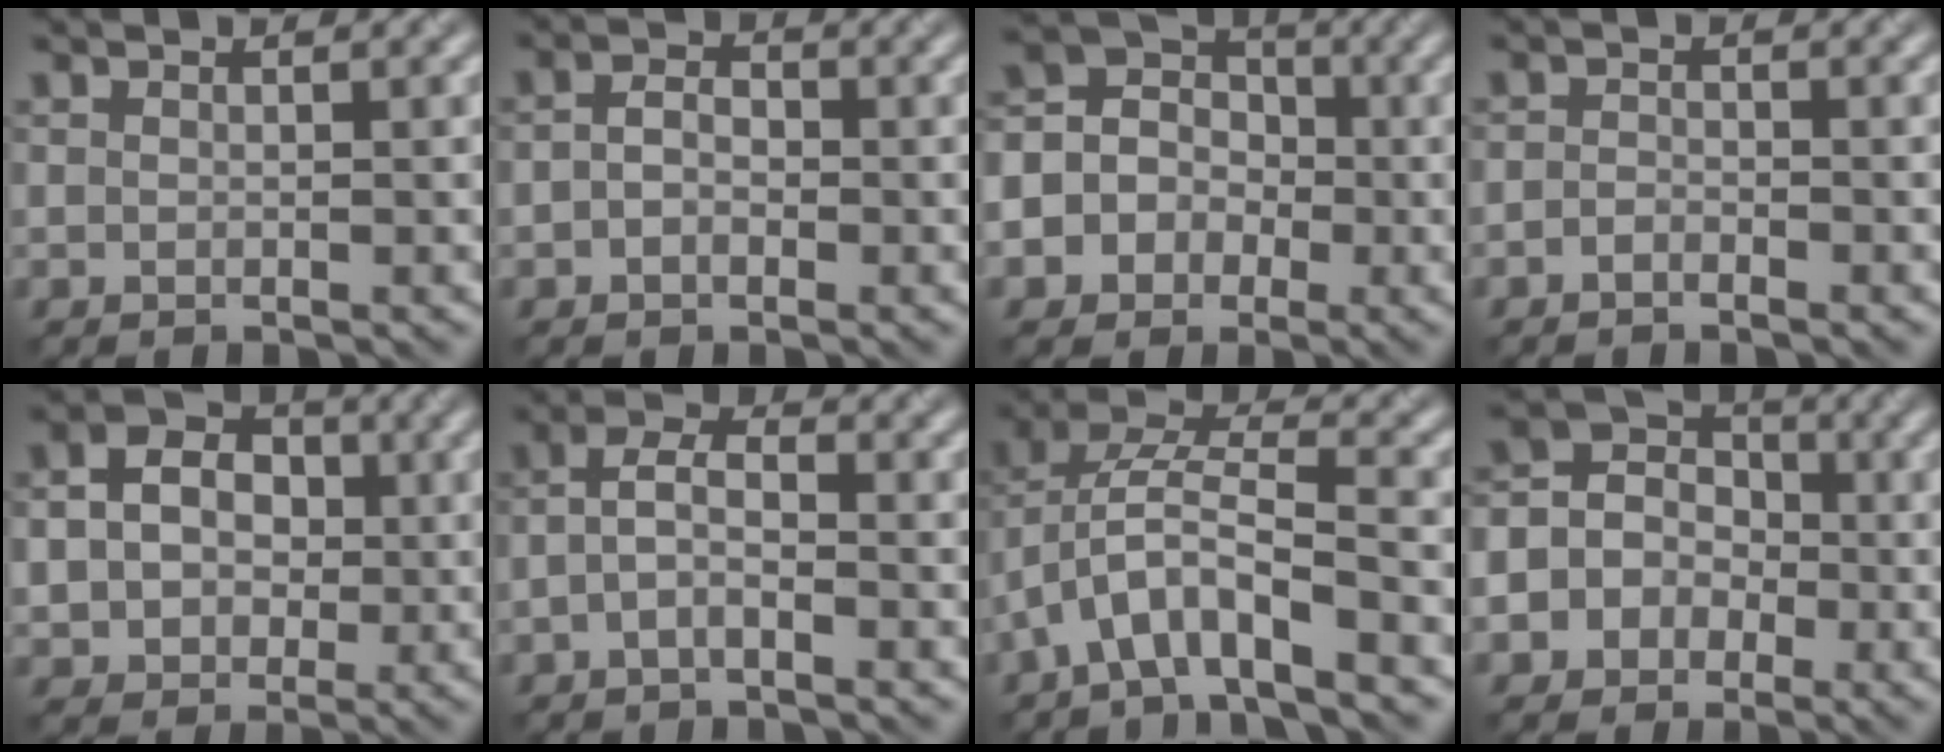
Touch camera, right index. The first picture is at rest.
{"total": 1.9, "force": [-0.4, 1.4, 1.3], "torque": [-0.026, 0.003, -0.014]}
{"total": 7.7, "force": [-1.9, 7.0, 2.4], "torque": [-0.058, 0.019, -0.055]}
{"total": 0.9, "force": [-0.7, 0.4, 0.4], "torque": [-0.008, 0.002, -0.016]}
{"total": 7.2, "force": [0.5, 6.0, 4.0], "torque": [-0.071, 0.019, -0.005]}
{"total": 2.7, "force": [-0.9, 1.2, 2.3], "torque": [-0.046, 0.009, -0.024]}
{"total": 6.4, "force": [-2.9, 2.2, 5.2], "torque": [-0.098, 0.016, -0.059]}
{"total": 6.8, "force": [-1.7, 6.2, 2.3], "torque": [-0.049, 0.018, -0.052]}